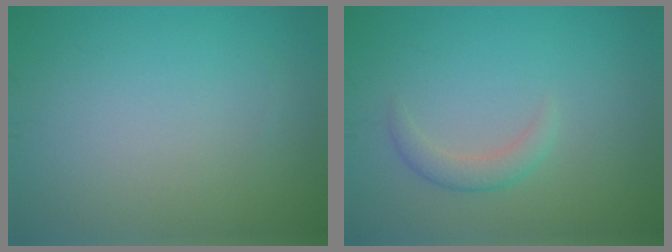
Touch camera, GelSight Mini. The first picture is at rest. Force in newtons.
{"total": 1.7, "press": 1.7, "slide": 0.1}